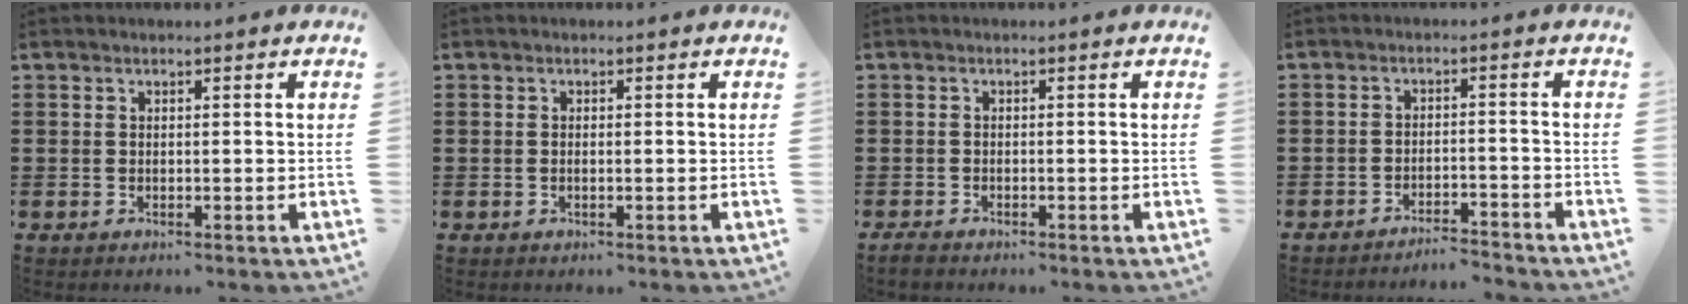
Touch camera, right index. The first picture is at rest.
{"total": 0.0}
{"total": 1.2, "force": [-1.1, 0.3, 0.2], "torque": [-0.008, -0.002, -0.022]}
{"total": 3.3, "force": [-3.3, 0.0, 0.2], "torque": [-0.010, -0.003, -0.070]}